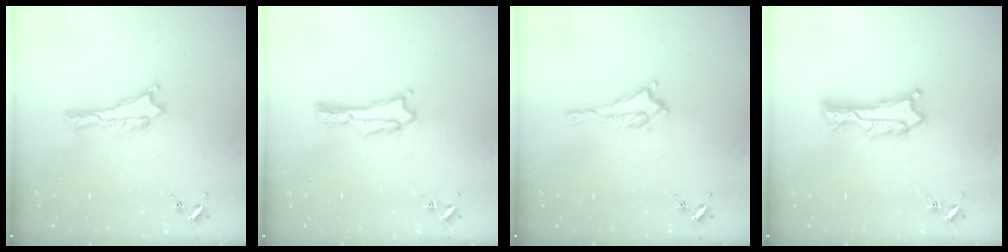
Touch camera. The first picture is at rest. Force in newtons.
{"total": 0.0}
{"total": 1.5, "press": 1.4, "slide": 0.2}
{"total": 2.2, "press": 2.2, "slide": 0.2}